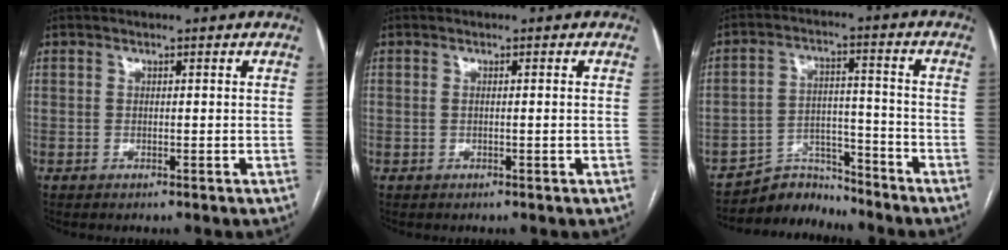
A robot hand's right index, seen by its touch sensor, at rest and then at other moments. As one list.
[{"total": 0.8, "force": [-0.1, -0.1, 0.8], "torque": [-0.014, 0.001, 0.001]}, {"total": 6.7, "force": [-6.4, 1.7, -1.0], "torque": [0.025, 0.024, -0.111]}]